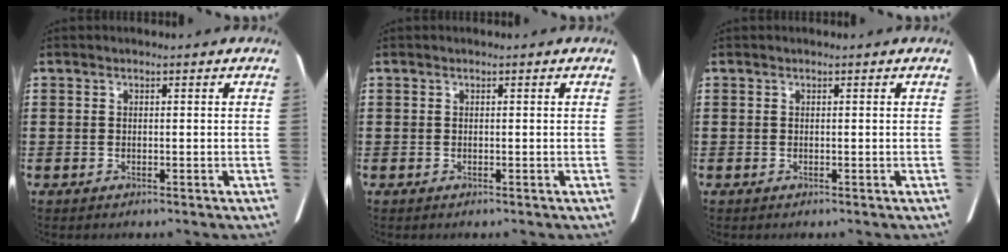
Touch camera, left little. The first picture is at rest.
{"total": 0.0}
{"total": 0.0}